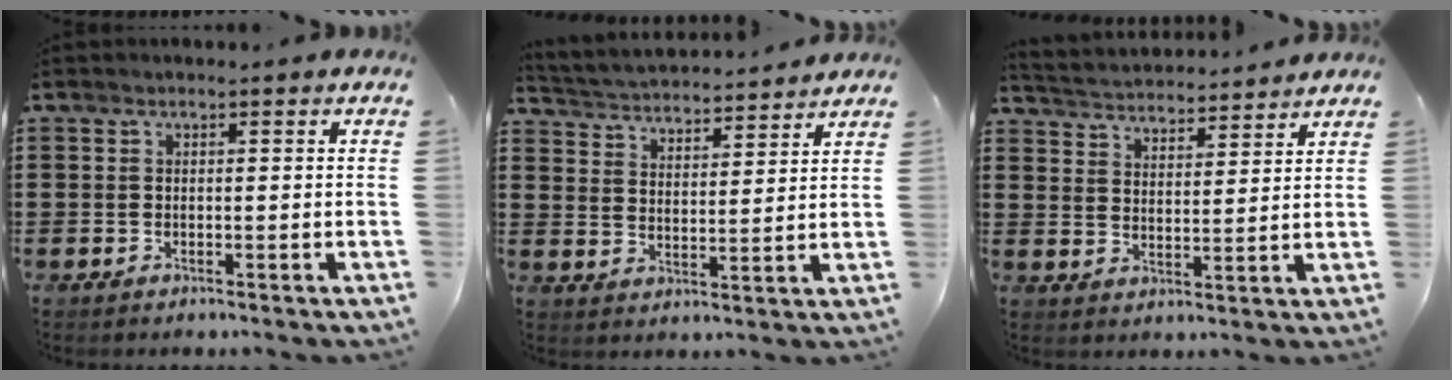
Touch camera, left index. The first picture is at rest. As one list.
[{"total": 3.5, "force": [3.5, 0.2, -0.1], "torque": [-0.020, -0.027, 0.056]}, {"total": 3.4, "force": [3.4, 0.1, -0.4], "torque": [-0.012, -0.026, 0.057]}]